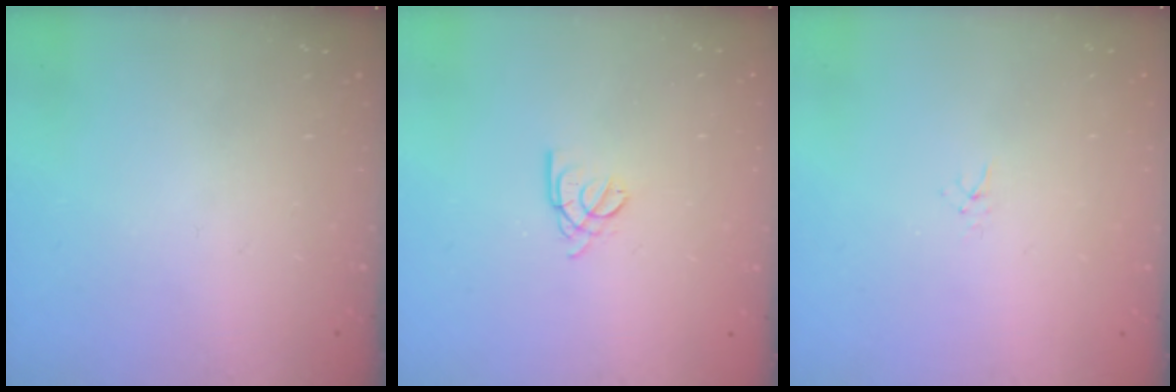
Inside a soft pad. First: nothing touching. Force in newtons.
{"total": 2.6, "press": 2.5, "slide": 0.5}
{"total": 1.5, "press": 1.5, "slide": 0.1}